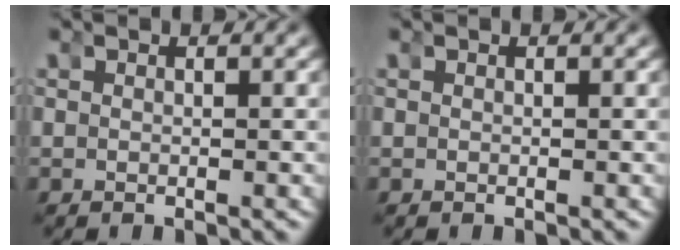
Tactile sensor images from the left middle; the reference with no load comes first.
{"total": 0.0}